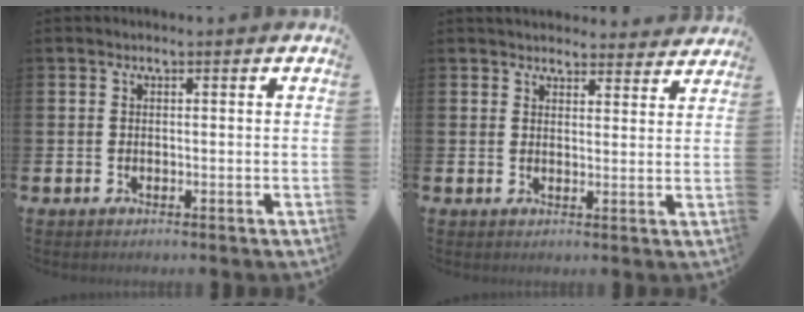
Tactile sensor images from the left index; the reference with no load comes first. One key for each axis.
{"total": 3.8, "fx": 3.7, "fy": 1.0, "fz": 0.3, "tx": -0.003, "ty": -0.018, "tz": 0.066}